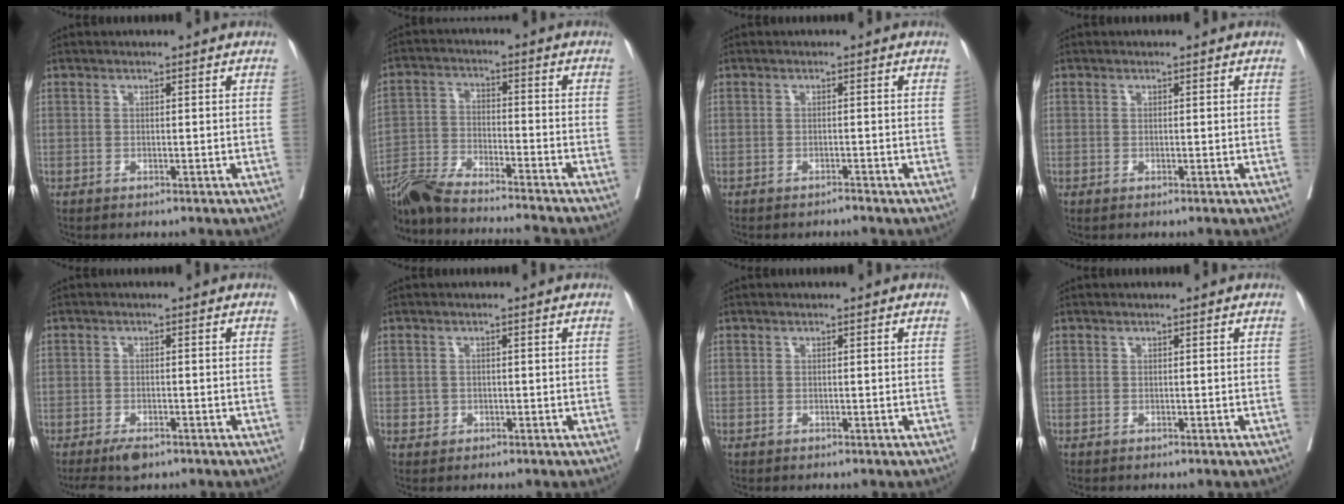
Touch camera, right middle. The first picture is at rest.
{"total": 17.2, "force": [-15.6, 0.0, 7.2], "torque": [-0.137, -0.022, -0.267]}
{"total": 0.5, "force": [-0.5, -0.1, 0.1], "torque": [-0.004, -0.002, -0.010]}
{"total": 0.0}
{"total": 3.4, "force": [-2.4, 1.1, 2.2], "torque": [-0.041, -0.006, -0.038]}
{"total": 1.1, "force": [-0.3, 1.1, 0.2], "torque": [0.000, 0.004, -0.002]}
{"total": 0.0}
{"total": 0.0}